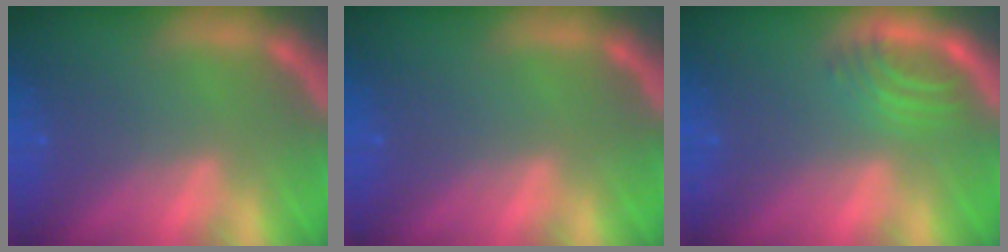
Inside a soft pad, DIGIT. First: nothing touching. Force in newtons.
{"total": 0.0}
{"total": 2.9}